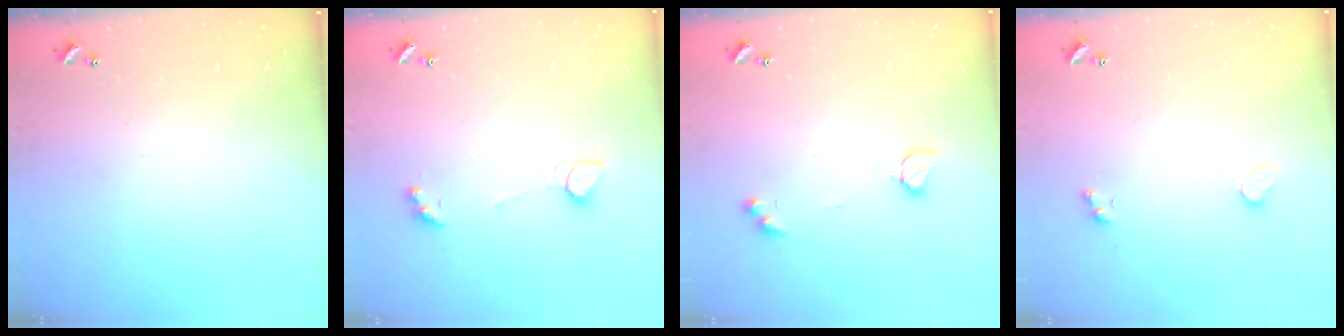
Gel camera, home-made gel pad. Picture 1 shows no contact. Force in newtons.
{"total": 2.2, "press": 2.2, "slide": 0.4}
{"total": 4.1, "press": 4.0, "slide": 0.8}
{"total": 3.9, "press": 3.8, "slide": 1.1}